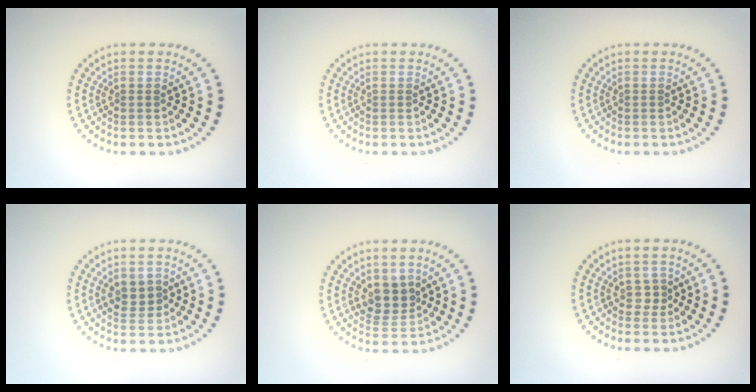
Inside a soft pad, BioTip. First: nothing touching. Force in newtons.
{"total": 0.0}
{"total": 0.0}
{"total": 2.4, "press": 2.3, "slide": 0.6}
{"total": 2.9, "press": 2.5, "slide": 1.3}
{"total": 0.8, "press": 0.7, "slide": 0.4}